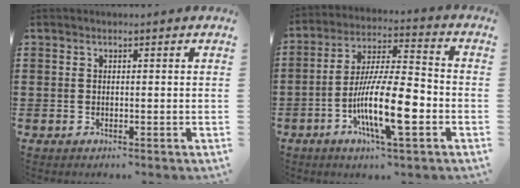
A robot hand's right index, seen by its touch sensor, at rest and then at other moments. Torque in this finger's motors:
{"motor_torque": [2.14, 0.00, 1.05, 0.21]}